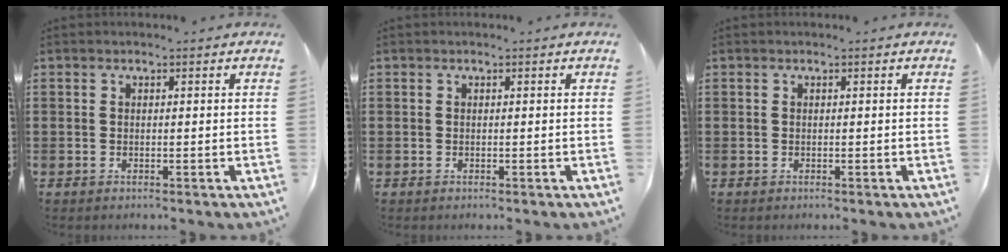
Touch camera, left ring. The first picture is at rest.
{"total": 0.0}
{"total": 0.0}